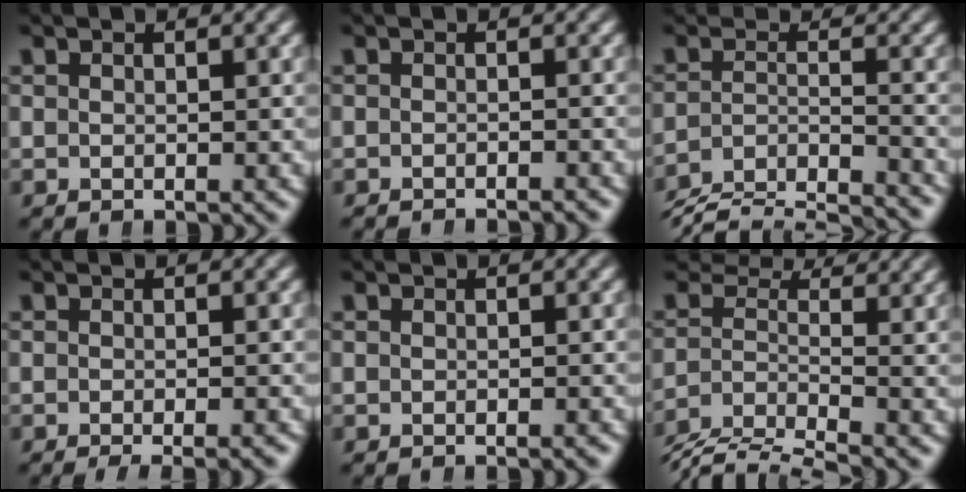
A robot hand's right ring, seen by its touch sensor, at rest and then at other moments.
{"total": 1.8, "force": [-1.8, 0.3, 0.1], "torque": [-0.004, -0.005, -0.030]}
{"total": 8.0, "force": [-6.1, 4.0, 3.3], "torque": [-0.056, -0.032, -0.098]}
{"total": 3.7, "force": [-3.1, 1.0, 1.7], "torque": [-0.018, 0.001, -0.049]}
{"total": 0.6, "force": [-0.5, 0.1, 0.2], "torque": [-0.006, 0.005, -0.014]}
{"total": 6.3, "force": [-4.0, 3.7, 3.2], "torque": [-0.051, -0.030, -0.066]}